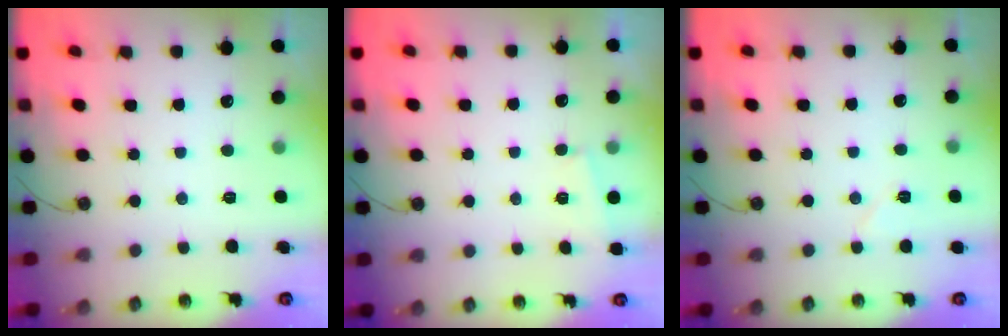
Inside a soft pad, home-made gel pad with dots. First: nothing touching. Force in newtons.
{"total": 1.6, "press": 1.0, "slide": 1.2}
{"total": 5.6, "press": 4.9, "slide": 2.7}